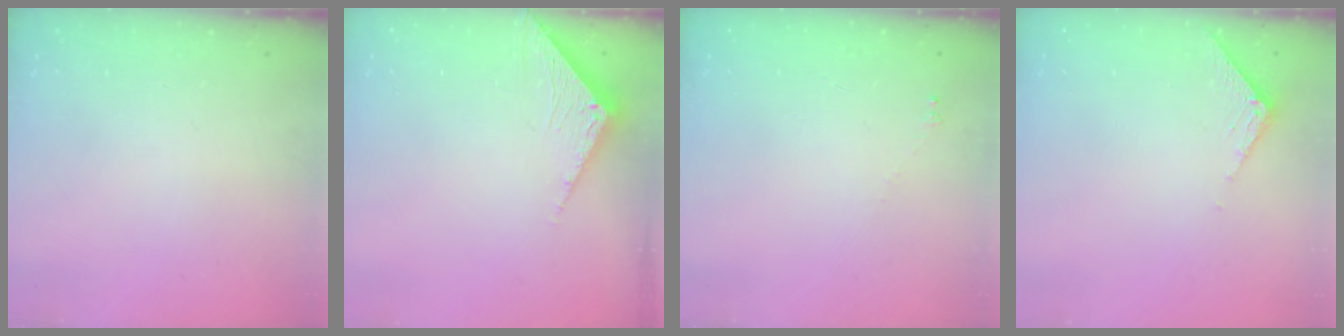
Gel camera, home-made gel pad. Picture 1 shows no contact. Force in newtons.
{"total": 3.3, "press": 3.2, "slide": 0.3}
{"total": 1.7, "press": 1.6, "slide": 0.2}
{"total": 3.4, "press": 3.4, "slide": 0.2}